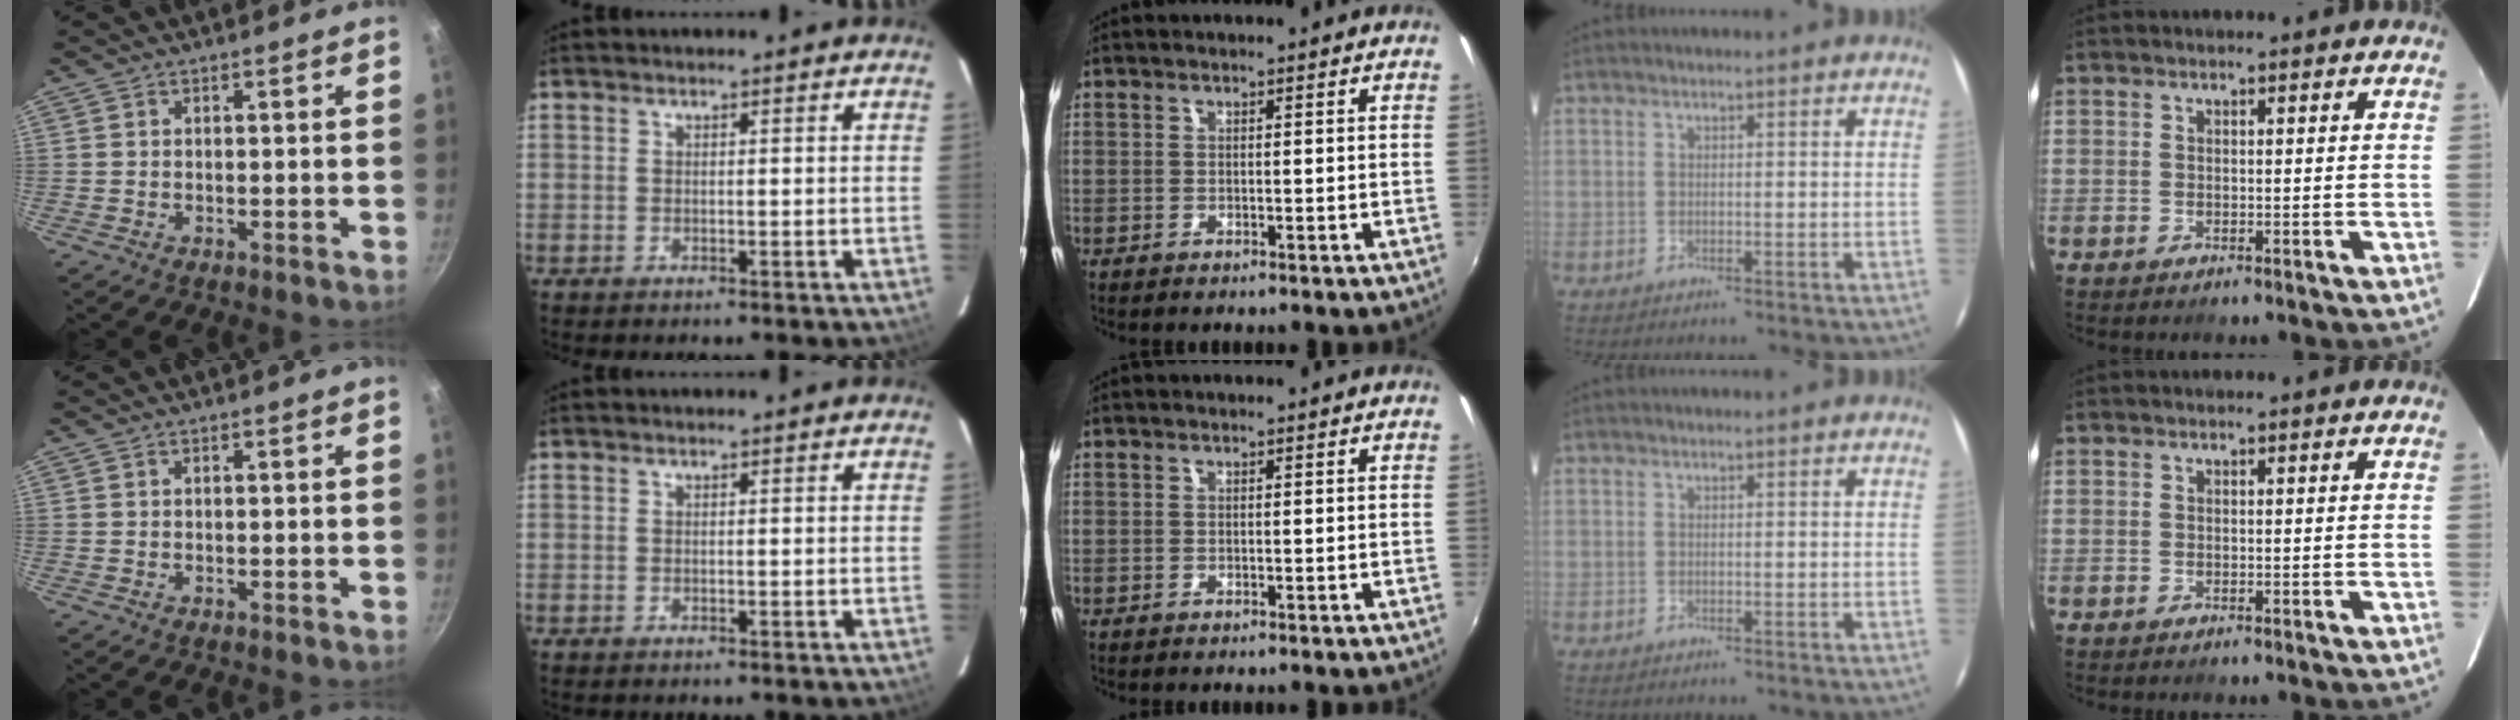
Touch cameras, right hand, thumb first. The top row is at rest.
{}